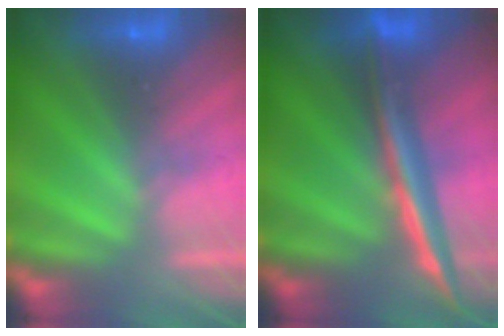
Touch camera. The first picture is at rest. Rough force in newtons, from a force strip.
{"total": 2.8}